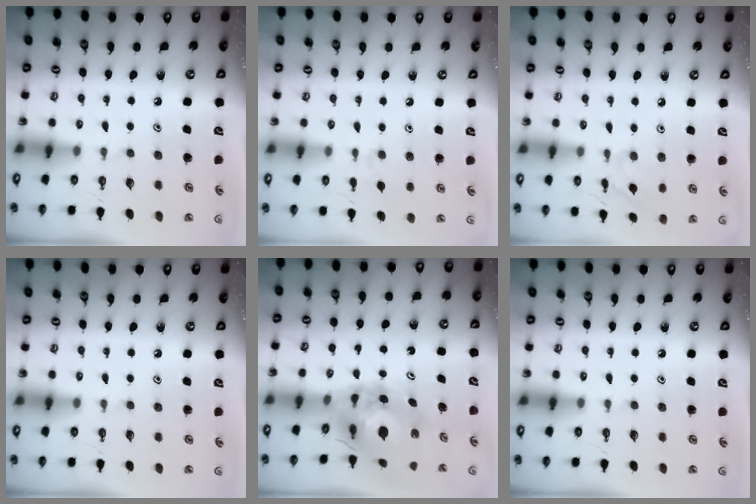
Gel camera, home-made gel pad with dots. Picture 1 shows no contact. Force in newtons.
{"total": 3.2, "press": 3.2, "slide": 0.5}
{"total": 3.5, "press": 3.5, "slide": 0.2}
{"total": 0.0}
{"total": 9.2, "press": 9.1, "slide": 1.1}
{"total": 0.0}